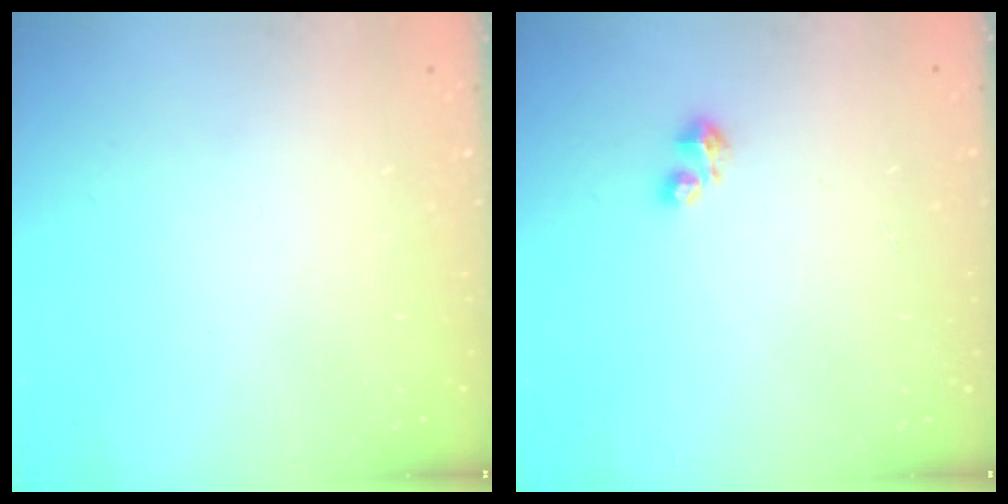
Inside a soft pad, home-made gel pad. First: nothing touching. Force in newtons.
{"total": 2.4, "press": 2.3, "slide": 0.6}